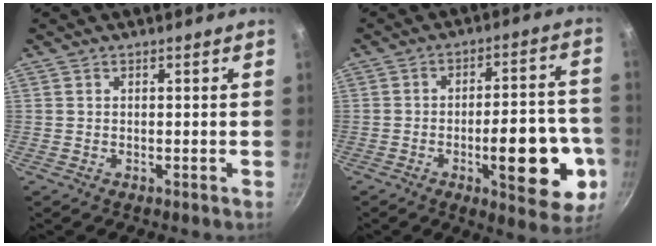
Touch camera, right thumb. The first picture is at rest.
{"total": 17.9, "force": [-5.5, 6.7, 15.7], "torque": [-0.170, 0.024, -0.072]}